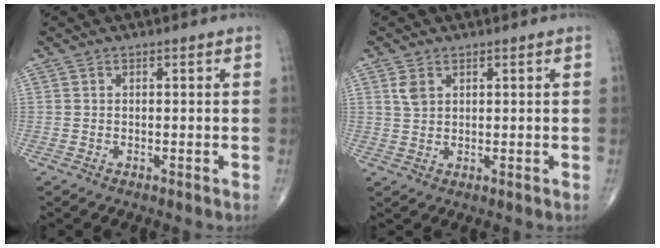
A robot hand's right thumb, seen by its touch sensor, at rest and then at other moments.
{"total": 2.6, "force": [1.2, 1.7, 1.6], "torque": [-0.027, -0.002, 0.030]}